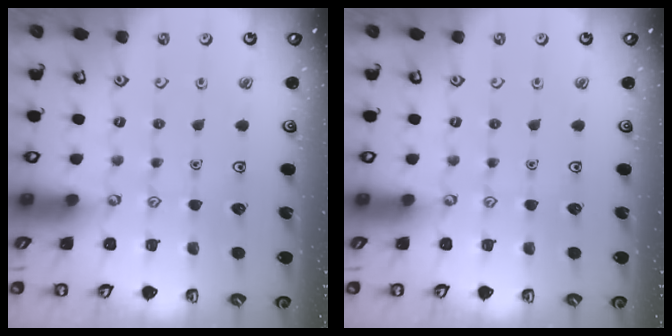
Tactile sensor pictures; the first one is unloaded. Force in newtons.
{"total": 0.0}